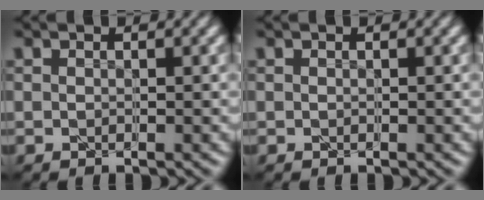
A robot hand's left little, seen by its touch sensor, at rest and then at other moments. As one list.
[{"total": 0.0}]